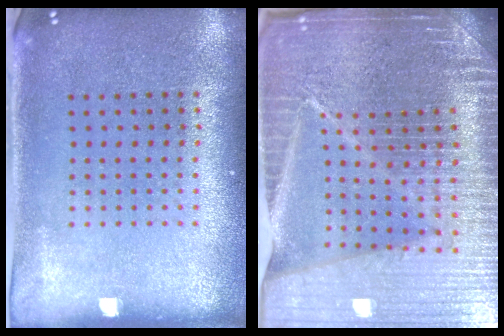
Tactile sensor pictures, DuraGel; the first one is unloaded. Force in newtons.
{"total": 6.4, "press": 5.6, "slide": 3.2}